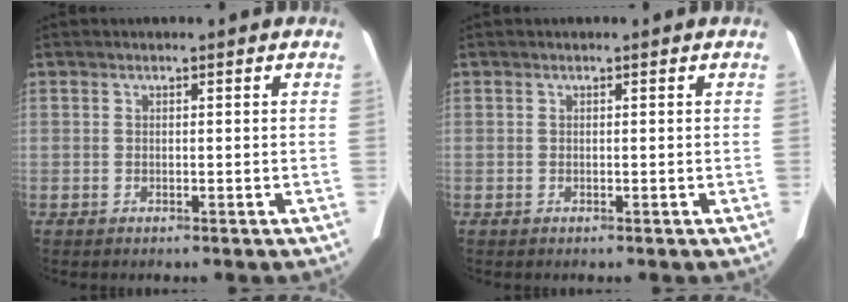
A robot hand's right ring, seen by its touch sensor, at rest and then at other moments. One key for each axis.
{"total": 0.0}